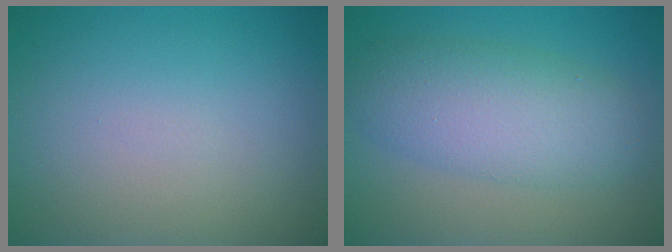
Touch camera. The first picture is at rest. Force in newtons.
{"total": 6.0, "press": 6.0, "slide": 0.2}